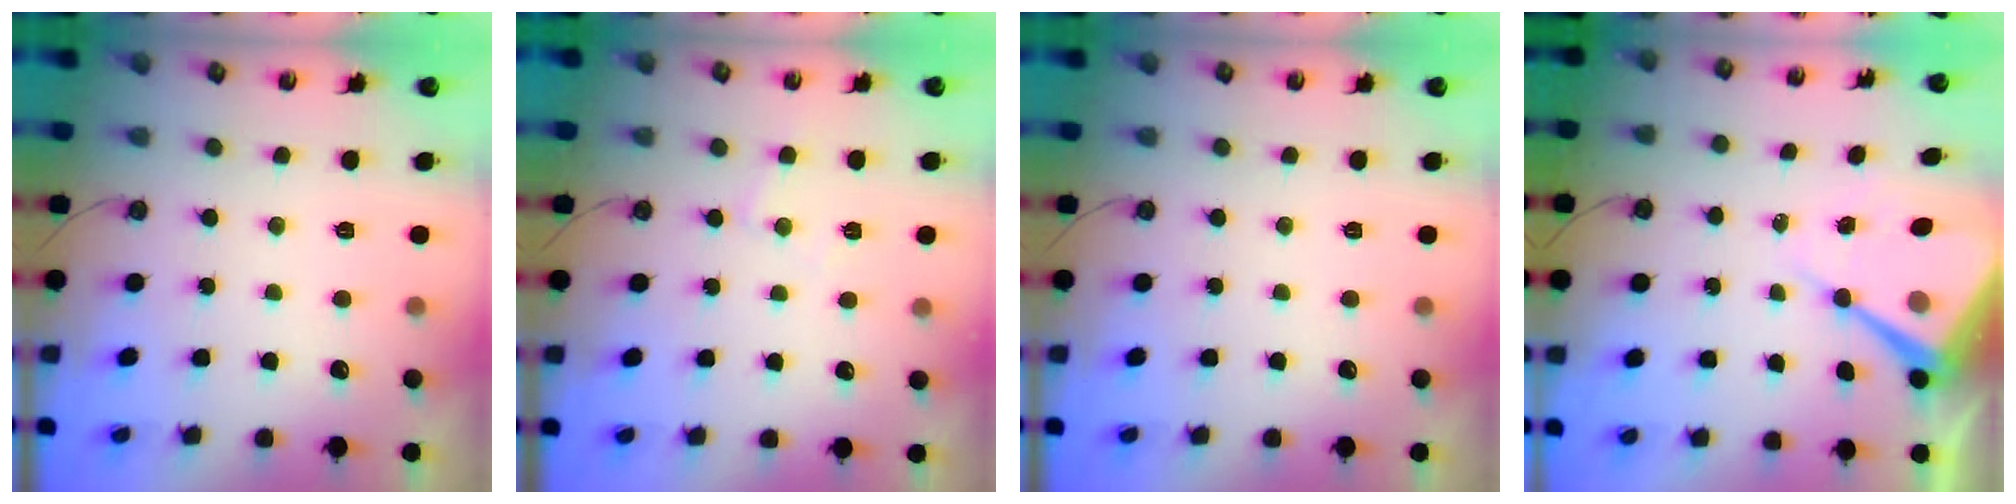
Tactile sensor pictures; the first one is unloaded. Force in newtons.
{"total": 4.4, "press": 4.3, "slide": 0.6}
{"total": 0.0}
{"total": 11.7, "press": 11.7, "slide": 0.9}